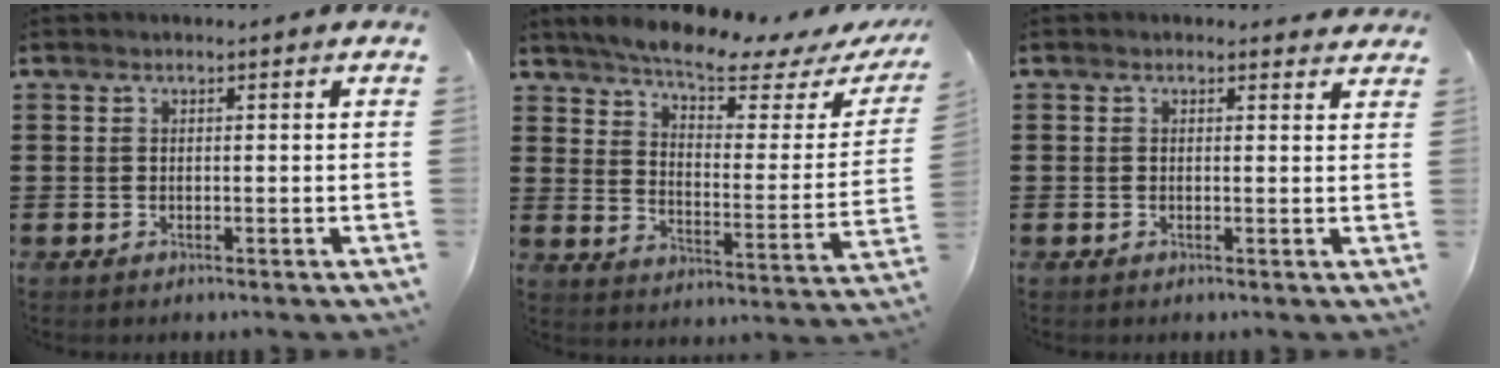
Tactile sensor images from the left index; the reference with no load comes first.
{"total": 6.5, "force": [5.6, 0.2, 3.3], "torque": [-0.077, -0.044, 0.089]}
{"total": 0.7, "force": [0.4, 0.6, 0.1], "torque": [-0.006, 0.004, 0.008]}